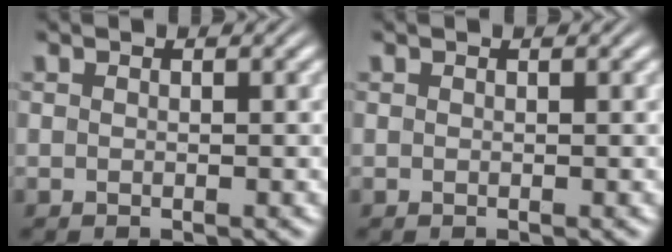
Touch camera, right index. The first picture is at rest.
{"total": 0.0}